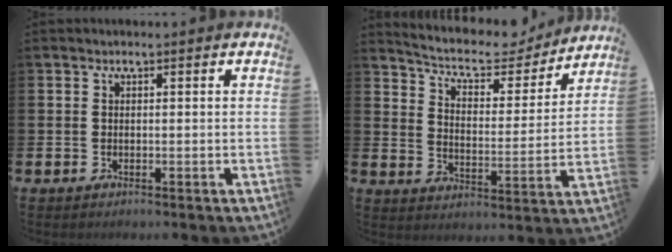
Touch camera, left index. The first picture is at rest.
{"total": 7.4, "force": [6.7, 2.5, 2.0], "torque": [-0.064, -0.049, 0.113]}